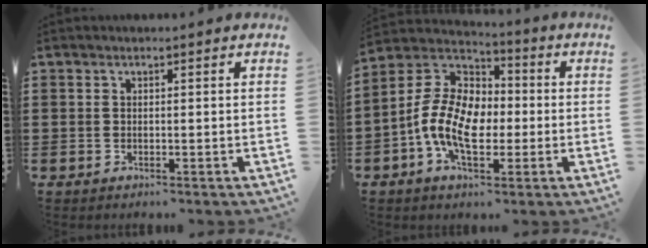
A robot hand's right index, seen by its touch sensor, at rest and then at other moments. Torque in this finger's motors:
{"motor_torque": [2.14, 0.00, 1.05, 0.21]}